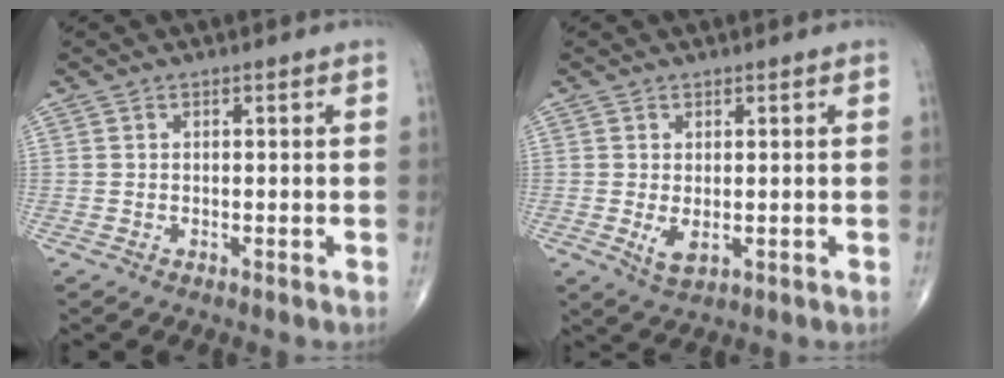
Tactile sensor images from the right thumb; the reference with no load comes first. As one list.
[{"total": 3.0, "force": [-0.3, 1.6, 2.6], "torque": [-0.041, -0.007, 0.003]}]